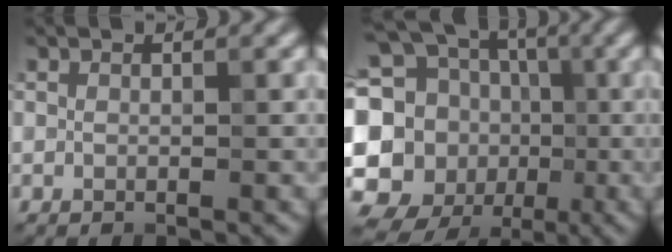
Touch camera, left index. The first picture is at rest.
{"total": 17.3, "force": [-1.4, 15.7, 7.2], "torque": [-0.169, 0.020, -0.047]}